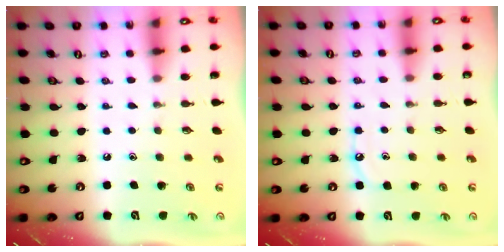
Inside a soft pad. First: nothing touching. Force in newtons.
{"total": 5.8, "press": 5.8, "slide": 0.6}